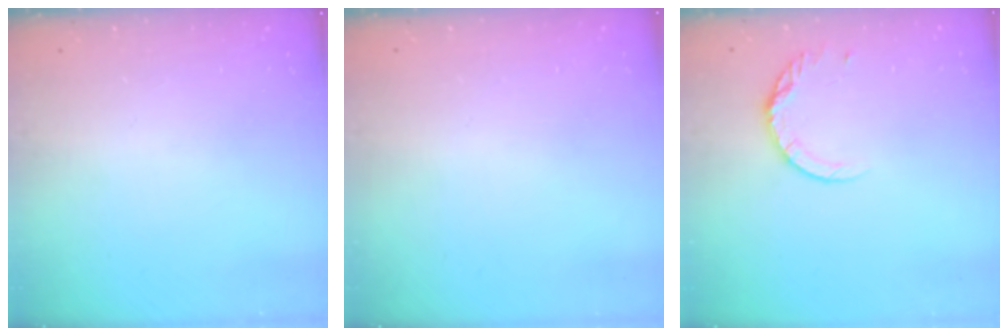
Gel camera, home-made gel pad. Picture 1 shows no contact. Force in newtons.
{"total": 2.4, "press": 2.4, "slide": 0.2}
{"total": 7.9, "press": 7.8, "slide": 0.9}